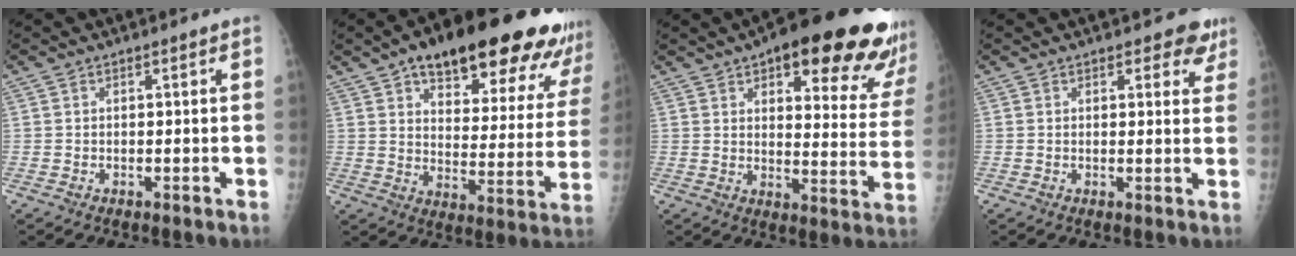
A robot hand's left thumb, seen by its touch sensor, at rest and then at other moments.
{"total": 26.8, "force": [18.2, 9.5, 17.2], "torque": [-0.194, -0.045, 0.242]}
{"total": 25.2, "force": [16.5, 7.6, 17.4], "torque": [-0.184, -0.059, 0.203]}
{"total": 4.7, "force": [3.1, 2.6, 2.4], "torque": [0.012, -0.012, 0.031]}